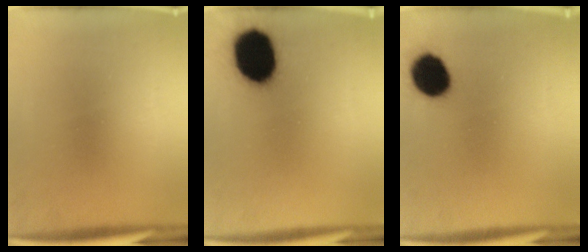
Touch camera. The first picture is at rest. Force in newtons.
{"total": 17.7}
{"total": 10.3}